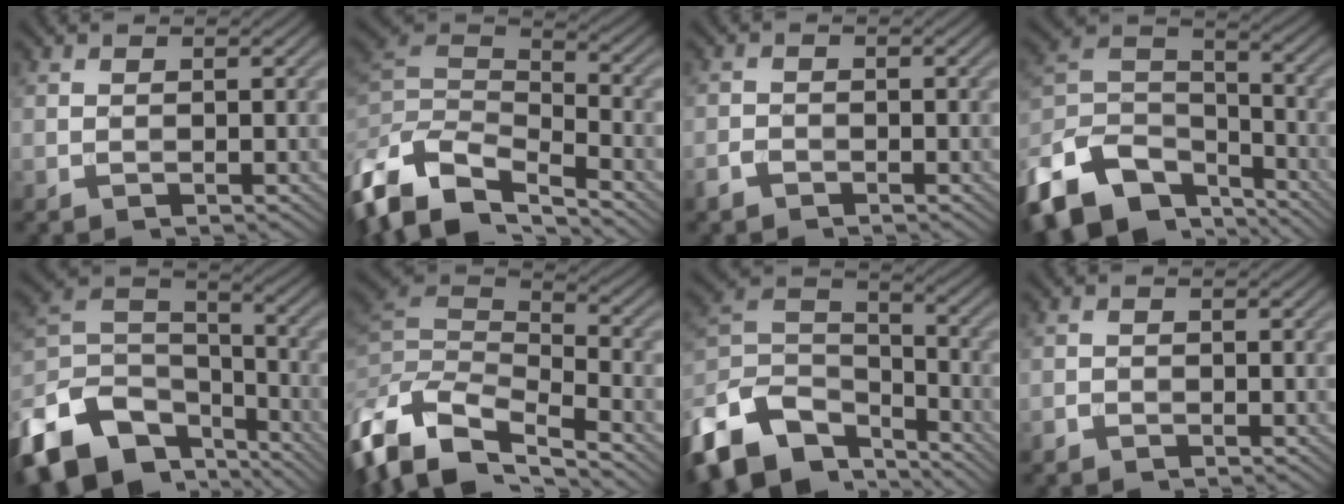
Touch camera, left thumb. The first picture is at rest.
{"total": 11.1, "force": [-6.5, 5.6, 7.0], "torque": [-0.173, -0.012, -0.123]}
{"total": 1.7, "force": [-1.3, 1.0, 0.6], "torque": [-0.014, -0.002, -0.031]}
{"total": 15.0, "force": [-10.3, 8.1, 7.4], "torque": [-0.200, -0.012, -0.185]}
{"total": 15.1, "force": [-9.2, 8.9, 8.0], "torque": [-0.213, -0.017, -0.166]}
{"total": 12.0, "force": [-6.6, 5.9, 8.1], "torque": [-0.203, -0.011, -0.121]}
{"total": 14.1, "force": [-9.5, 7.7, 7.0], "torque": [-0.193, -0.010, -0.172]}
{"total": 0.9, "force": [-0.7, 0.5, 0.2], "torque": [-0.004, -0.002, -0.016]}